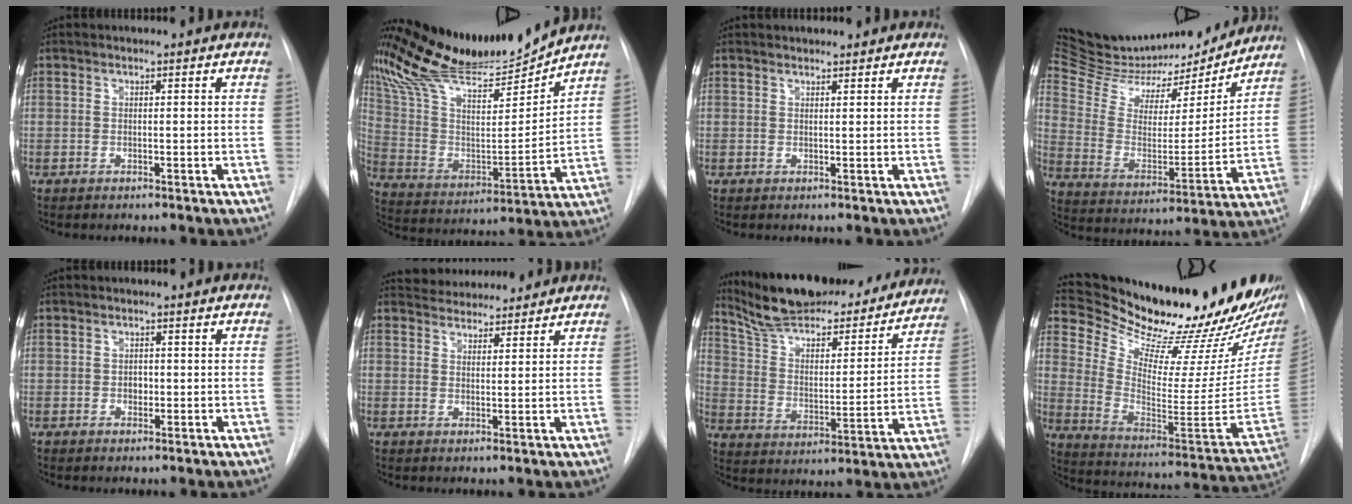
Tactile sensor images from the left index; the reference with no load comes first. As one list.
[{"total": 19.6, "force": [18.4, 1.1, 6.5], "torque": [-0.137, -0.025, 0.316]}, {"total": 2.8, "force": [2.6, 0.8, 0.6], "torque": [-0.007, 0.020, 0.035]}, {"total": 24.0, "force": [22.3, 6.0, 6.3], "torque": [-0.117, -0.019, 0.343]}, {"total": 1.3, "force": [-0.2, 1.0, 0.8], "torque": [-0.011, 0.003, -0.002]}, {"total": 7.5, "force": [7.1, 1.9, 1.3], "torque": [-0.017, 0.022, 0.104]}, {"total": 26.9, "force": [23.9, 6.1, 10.9], "torque": [-0.168, -0.016, 0.337]}, {"total": 28.1, "force": [25.4, 2.5, 11.7], "torque": [-0.186, -0.119, 0.351]}]